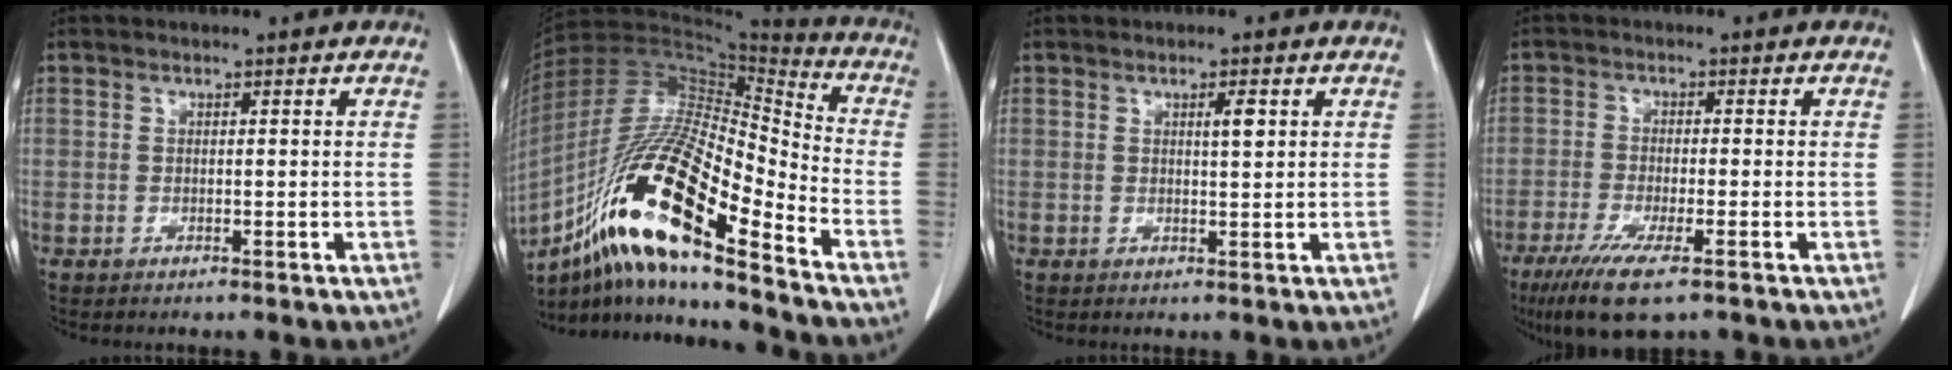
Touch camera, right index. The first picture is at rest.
{"total": 21.0, "force": [-11.9, 2.9, 17.0], "torque": [-0.339, -0.013, -0.215]}
{"total": 2.0, "force": [0.8, 0.2, 1.8], "torque": [-0.030, -0.002, 0.012]}
{"total": 8.7, "force": [-5.4, 1.3, 6.6], "torque": [-0.120, -0.024, -0.089]}